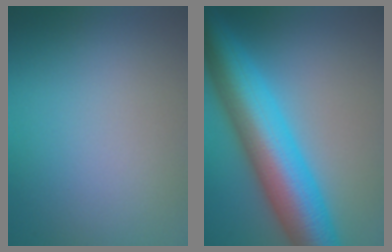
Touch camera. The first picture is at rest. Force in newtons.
{"total": 10.9, "press": 10.9, "slide": 0.2}